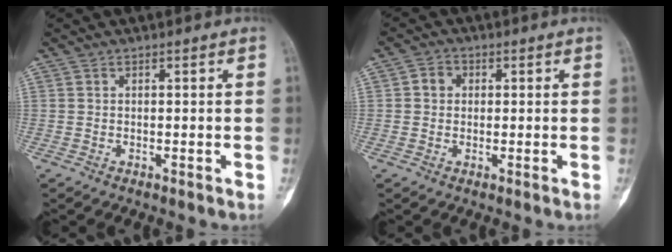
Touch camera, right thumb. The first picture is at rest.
{"total": 3.0, "force": [0.4, 2.7, 1.2], "torque": [-0.005, 0.007, 0.002]}